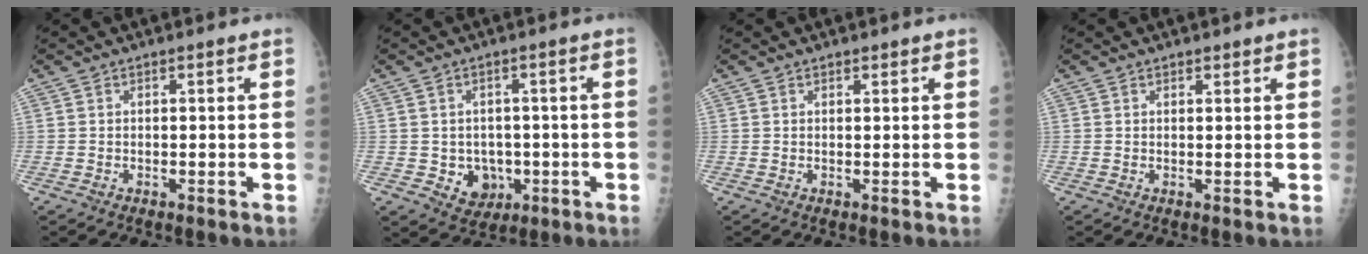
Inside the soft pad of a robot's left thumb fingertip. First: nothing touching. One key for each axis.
{"total": 5.8, "fx": -1.0, "fy": 5.1, "fz": 2.6, "tx": -0.008, "ty": 0.005, "tz": -0.002}
{"total": 1.1, "fx": 0.9, "fy": 0.5, "fz": 0.3, "tx": 0.001, "ty": -0.005, "tz": 0.012}
{"total": 1.4, "fx": 1.1, "fy": 0.7, "fz": 0.4, "tx": 0.003, "ty": -0.007, "tz": 0.014}